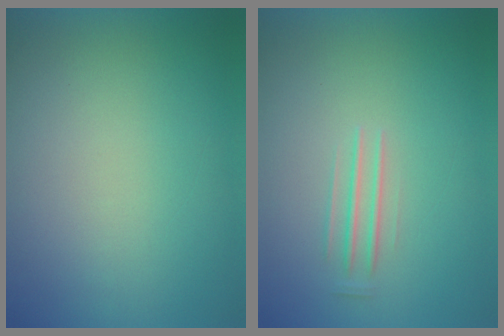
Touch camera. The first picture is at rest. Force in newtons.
{"total": 1.6}